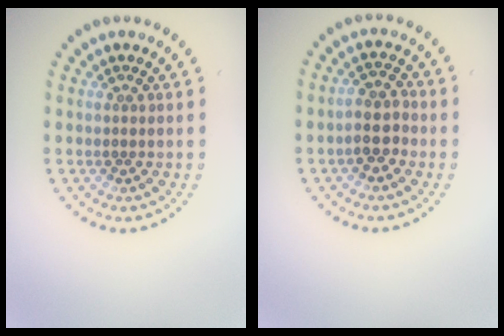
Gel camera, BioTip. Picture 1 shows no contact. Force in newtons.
{"total": 2.7, "press": 2.4, "slide": 1.1}